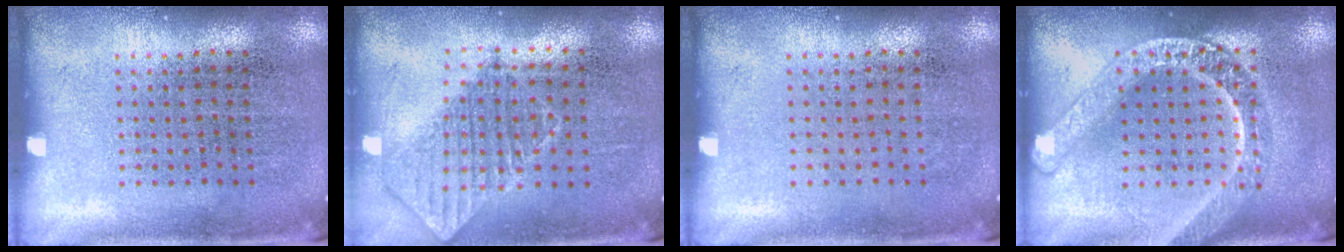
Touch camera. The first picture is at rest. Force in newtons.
{"total": 0.8, "press": 0.8, "slide": 0.0}
{"total": 0.0}
{"total": 3.3, "press": 3.3, "slide": 0.4}